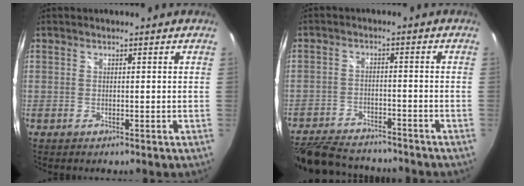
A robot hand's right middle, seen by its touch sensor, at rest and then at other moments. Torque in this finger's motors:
{"motor_torque": [0.17, -0.50, 0.31, 0.07]}